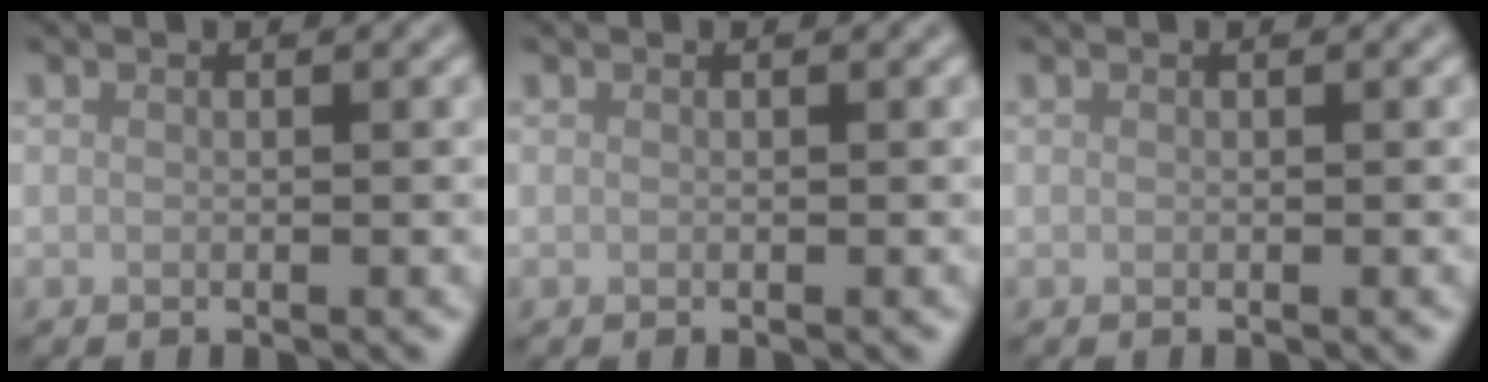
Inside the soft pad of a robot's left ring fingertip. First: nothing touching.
{"total": 0.0}
{"total": 0.0}